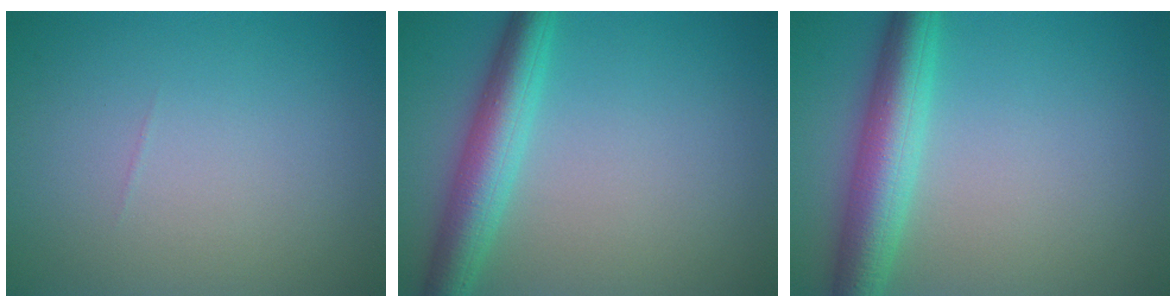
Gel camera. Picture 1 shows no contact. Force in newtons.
{"total": 5.0, "press": 5.0, "slide": 0.1}
{"total": 5.8, "press": 5.8, "slide": 0.0}